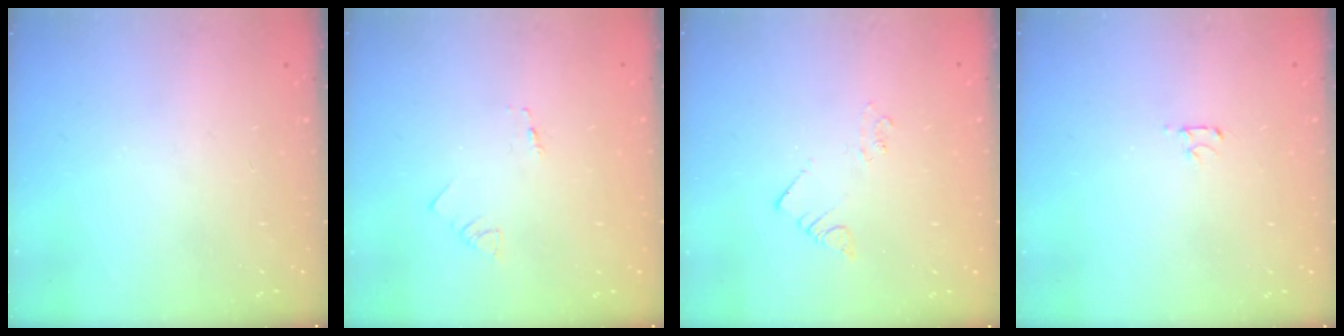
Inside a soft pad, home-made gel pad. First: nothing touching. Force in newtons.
{"total": 1.3, "press": 1.2, "slide": 0.1}
{"total": 2.2, "press": 2.2, "slide": 0.1}
{"total": 2.5, "press": 2.4, "slide": 0.3}